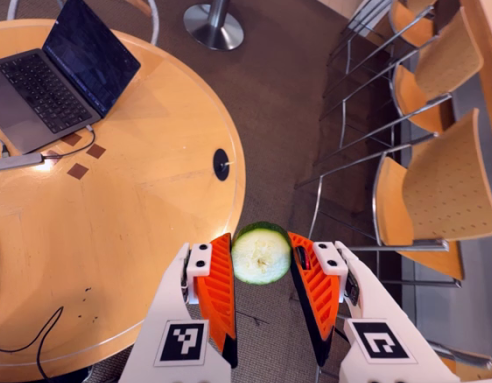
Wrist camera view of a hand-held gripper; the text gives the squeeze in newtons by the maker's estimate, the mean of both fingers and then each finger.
{"total": 9.0, "left": 9.1, "right": 9.0}